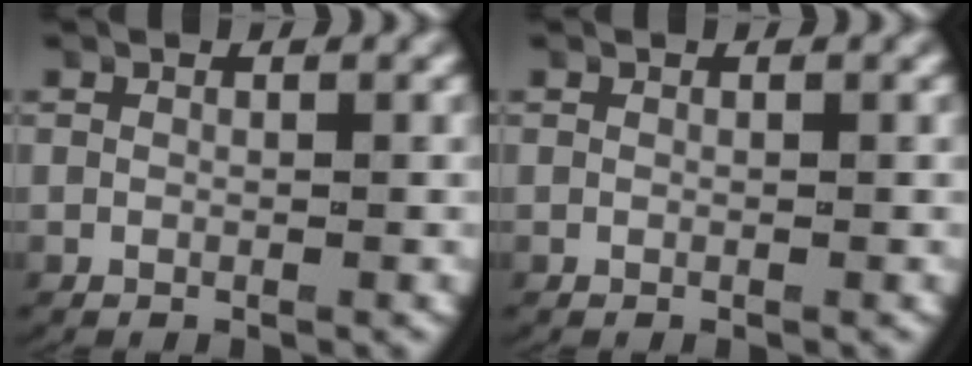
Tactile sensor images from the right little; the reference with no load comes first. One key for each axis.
{"total": 0.0}